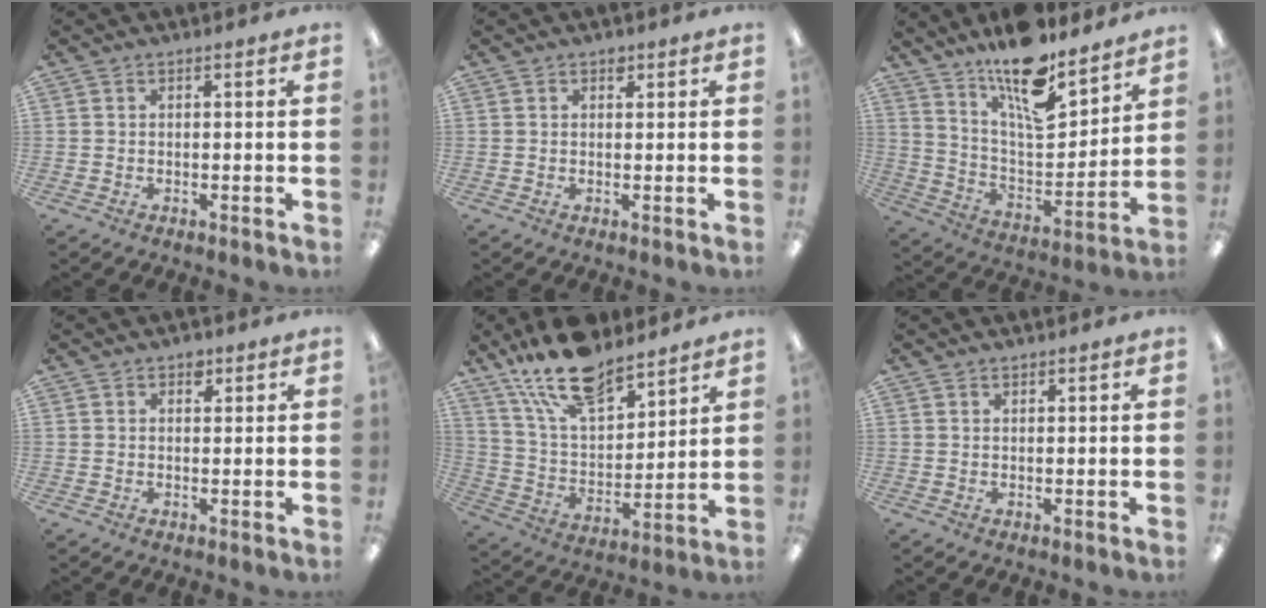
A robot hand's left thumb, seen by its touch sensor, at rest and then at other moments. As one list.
[{"total": 1.3, "force": [0.9, 0.8, 0.4], "torque": [0.000, 0.000, 0.015]}, {"total": 16.6, "force": [12.8, 5.6, 8.9], "torque": [-0.155, -0.093, 0.222]}, {"total": 2.1, "force": [1.4, 1.4, 0.8], "torque": [-0.001, -0.003, 0.021]}, {"total": 17.7, "force": [13.8, 7.1, 8.5], "torque": [-0.167, -0.074, 0.248]}, {"total": 0.9, "force": [0.8, 0.2, 0.1], "torque": [-0.003, 0.000, 0.016]}]